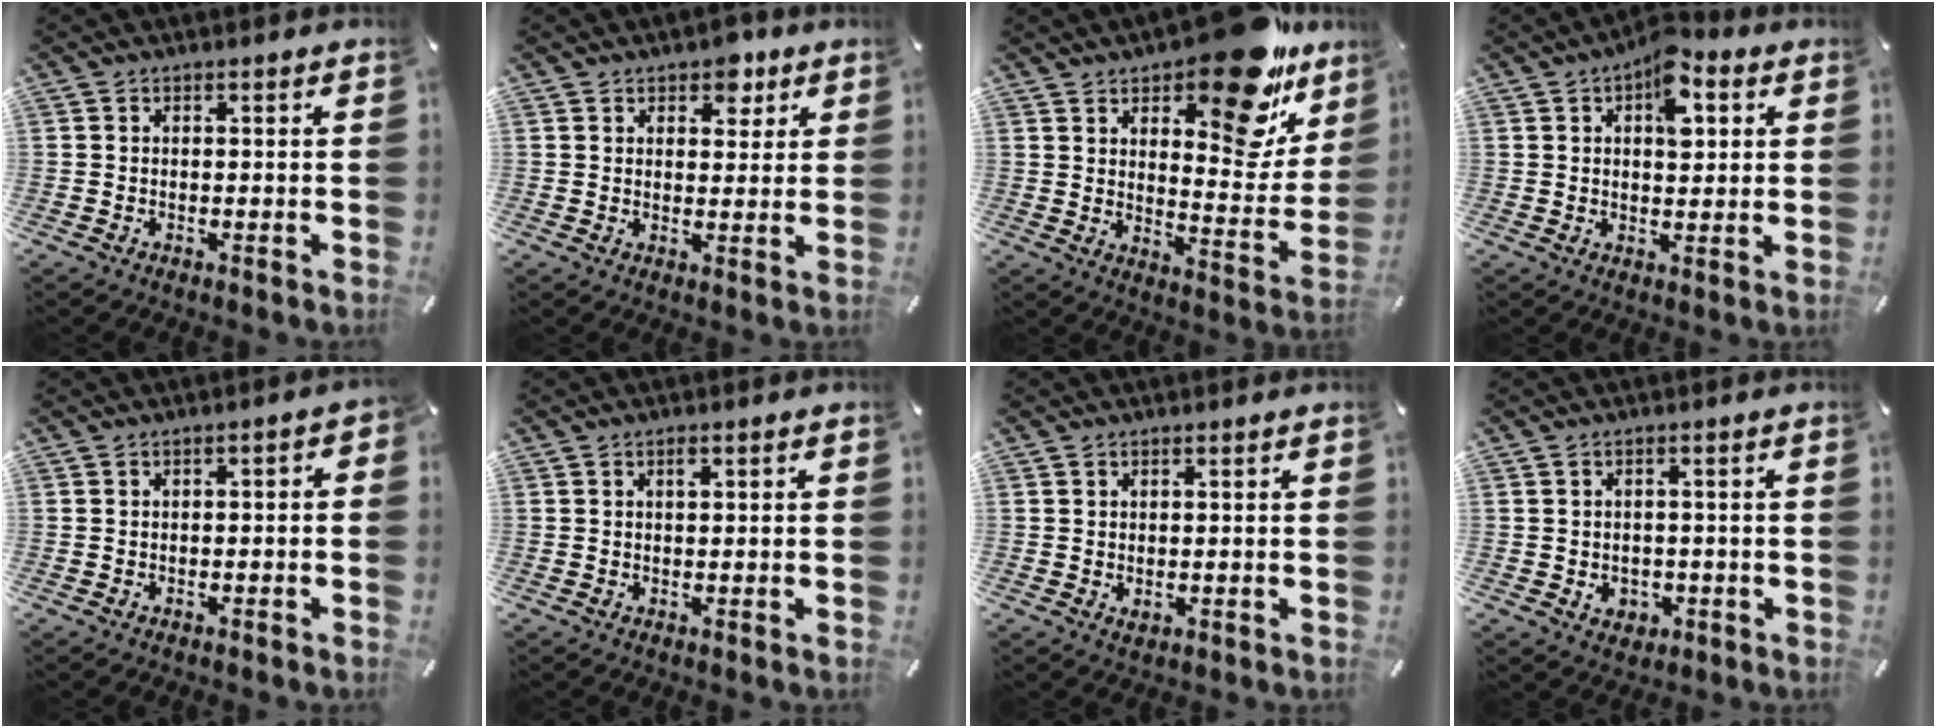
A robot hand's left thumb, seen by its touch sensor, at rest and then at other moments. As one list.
[{"total": 5.1, "force": [3.3, 3.4, 1.9], "torque": [0.000, -0.010, 0.051]}, {"total": 19.2, "force": [13.2, 8.0, 11.4], "torque": [-0.137, -0.100, 0.217]}, {"total": 9.2, "force": [3.3, 5.3, 6.7], "torque": [-0.071, -0.011, 0.049]}, {"total": 2.1, "force": [-1.2, 1.0, 1.5], "torque": [-0.024, 0.010, -0.022]}, {"total": 1.0, "force": [0.5, 0.4, 0.8], "torque": [-0.016, 0.005, 0.008]}, {"total": 0.7, "force": [0.2, 0.6, 0.4], "torque": [-0.007, 0.003, 0.003]}, {"total": 3.2, "force": [-0.5, 3.0, 1.0], "torque": [-0.005, -0.002, -0.012]}]